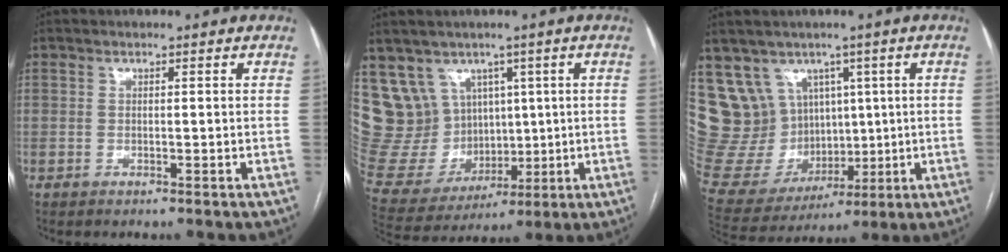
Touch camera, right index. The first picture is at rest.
{"total": 15.7, "force": [6.7, 13.6, 4.4], "torque": [-0.116, 0.070, 0.170]}
{"total": 18.2, "force": [6.8, 15.6, 6.4], "torque": [-0.171, 0.071, 0.171]}